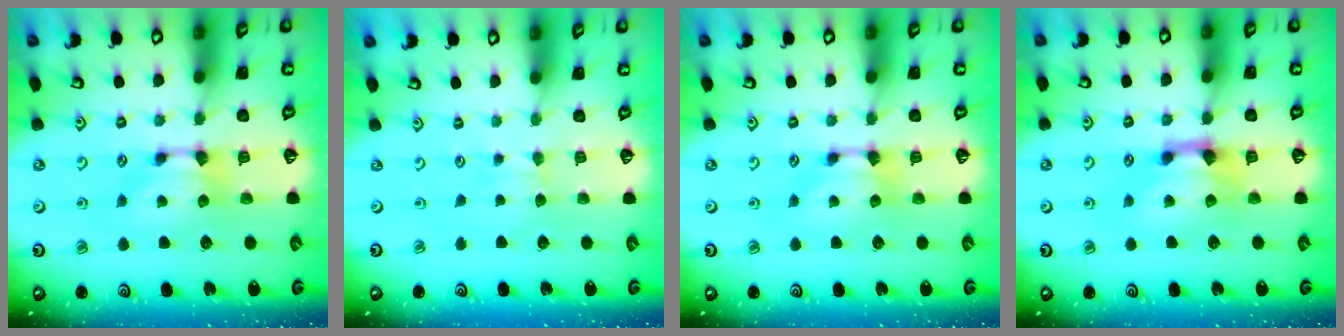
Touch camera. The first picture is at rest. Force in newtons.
{"total": 2.3, "press": 2.3, "slide": 0.4}
{"total": 0.0}
{"total": 1.6, "press": 0.9, "slide": 1.3}